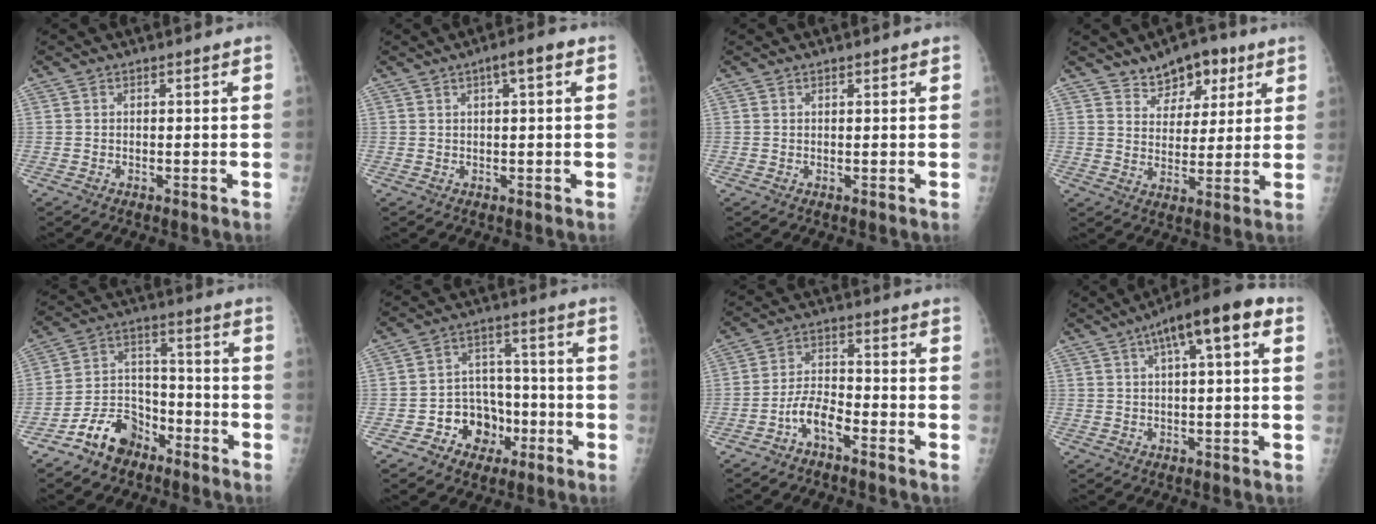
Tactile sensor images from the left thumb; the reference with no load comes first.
{"total": 3.9, "force": [1.5, 0.8, 3.5], "torque": [-0.052, 0.009, 0.021]}
{"total": 0.5, "force": [0.4, 0.2, 0.2], "torque": [-0.002, -0.002, 0.005]}
{"total": 9.2, "force": [5.9, 5.6, 4.2], "torque": [-0.027, -0.030, 0.094]}
{"total": 9.9, "force": [-6.8, 6.3, 3.6], "torque": [-0.044, 0.063, -0.127]}
{"total": 9.4, "force": [-4.0, 7.6, 4.0], "torque": [-0.014, 0.040, -0.061]}
{"total": 5.6, "force": [-3.6, 2.2, 3.7], "torque": [-0.068, 0.033, -0.071]}
{"total": 12.0, "force": [4.6, 3.1, 10.6], "torque": [-0.158, 0.026, 0.063]}